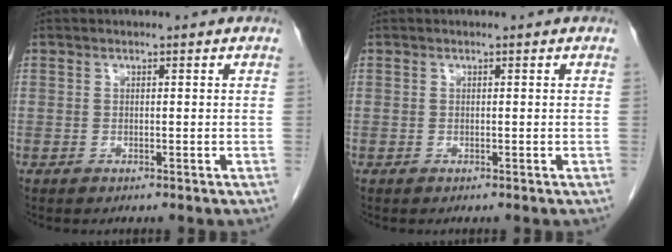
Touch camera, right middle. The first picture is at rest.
{"total": 0.0}